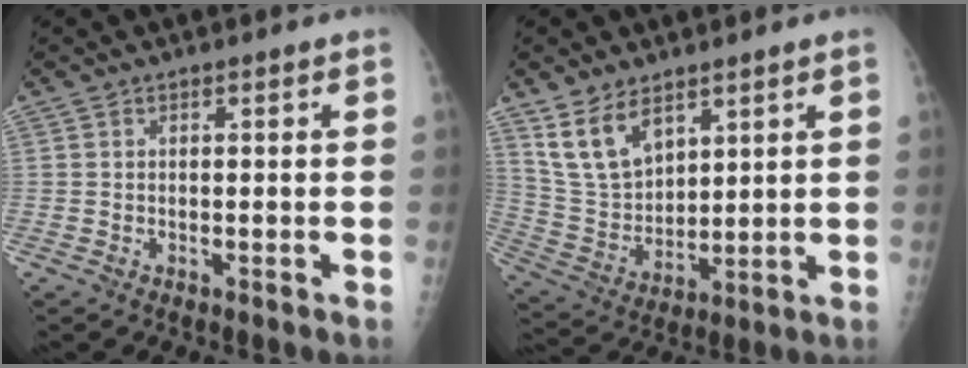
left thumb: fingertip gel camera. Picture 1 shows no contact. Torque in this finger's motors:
{"motor_torque": [0.20, 0.37, 0.05, -0.16, 0.08]}